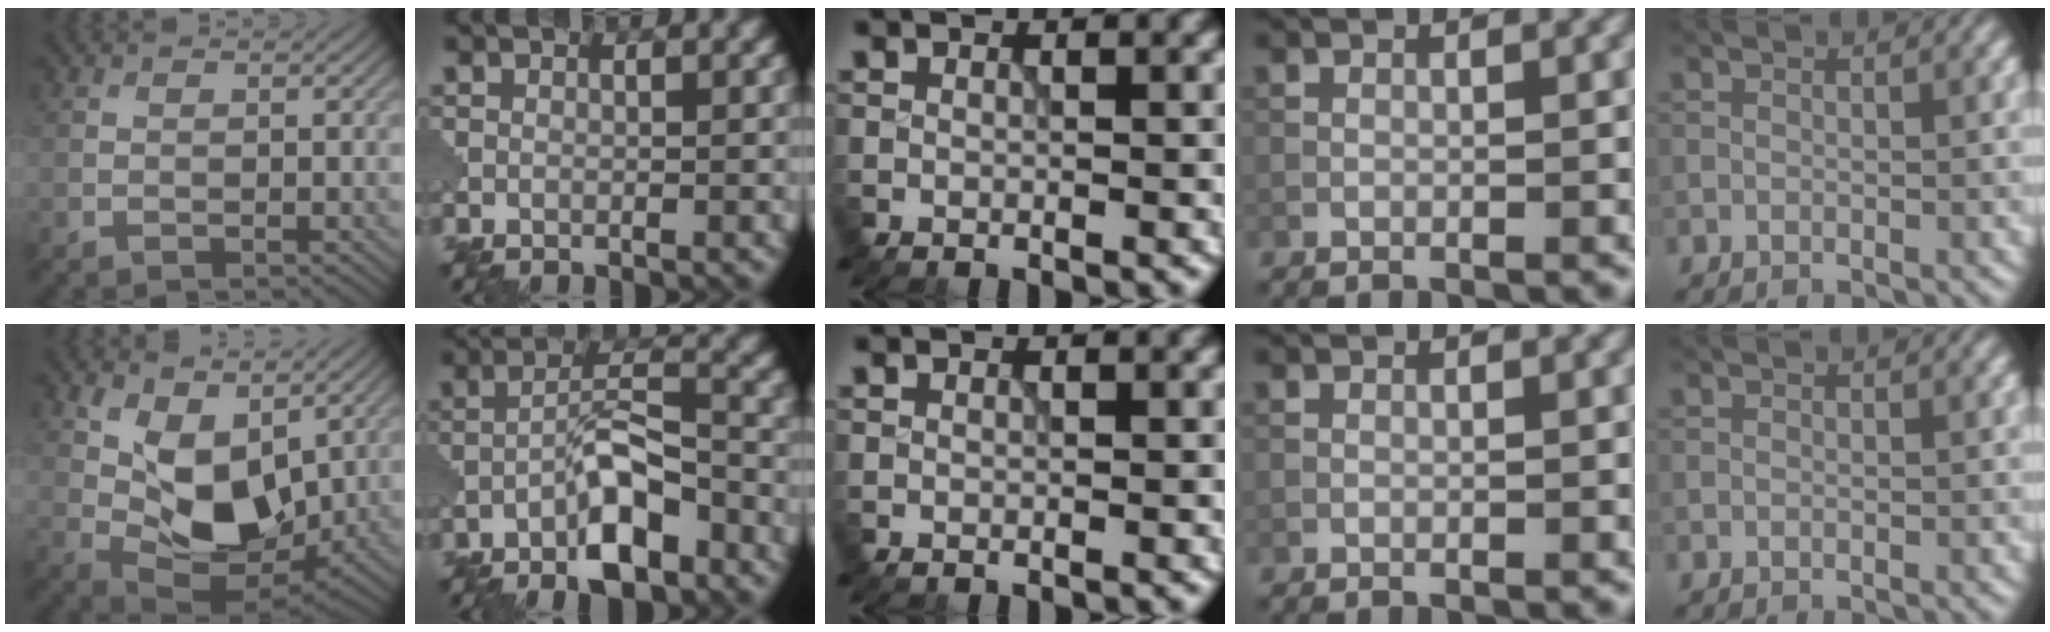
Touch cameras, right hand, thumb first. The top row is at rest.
{"thumb": {"total": 10.1, "force": [3.0, 5.9, 7.6], "torque": [-0.149, -0.010, 0.054]}, "index": {"total": 6.5, "force": [-3.8, 1.9, 5.0], "torque": [-0.083, 0.013, -0.070]}}